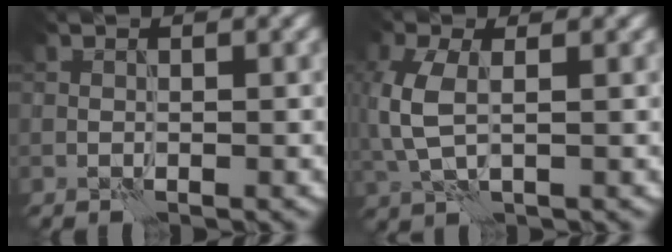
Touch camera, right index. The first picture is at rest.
{"total": 4.5, "force": [0.3, 2.4, 3.9], "torque": [-0.111, 0.002, 0.005]}